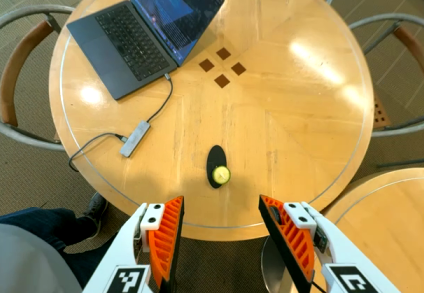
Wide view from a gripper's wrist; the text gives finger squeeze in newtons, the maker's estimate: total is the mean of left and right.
{"total": 0.0}